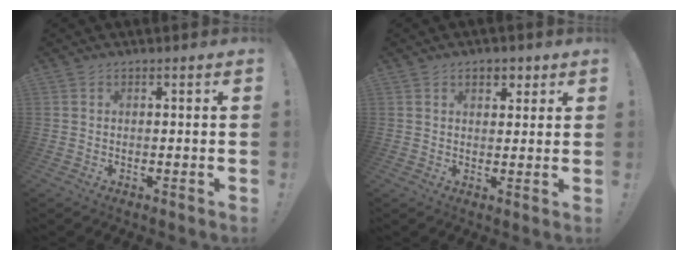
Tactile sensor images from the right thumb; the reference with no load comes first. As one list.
[{"total": 4.4, "force": [2.2, 2.8, 2.5], "torque": [-0.031, 0.000, 0.037]}]